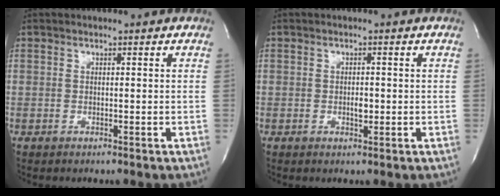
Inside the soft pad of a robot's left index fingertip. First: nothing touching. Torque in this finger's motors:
{"motor_torque": [0.13, 0.10, 0.00, 0.00]}